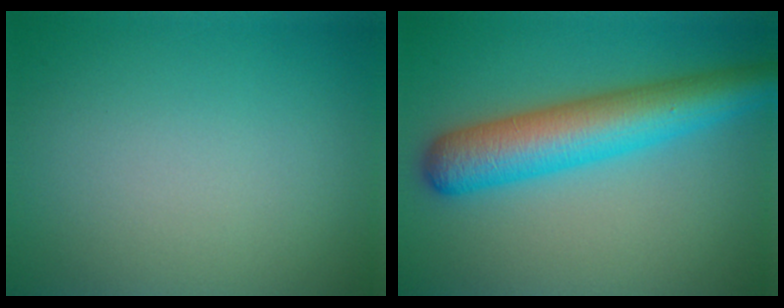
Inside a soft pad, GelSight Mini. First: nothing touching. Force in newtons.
{"total": 7.7, "press": 7.7, "slide": 0.3}